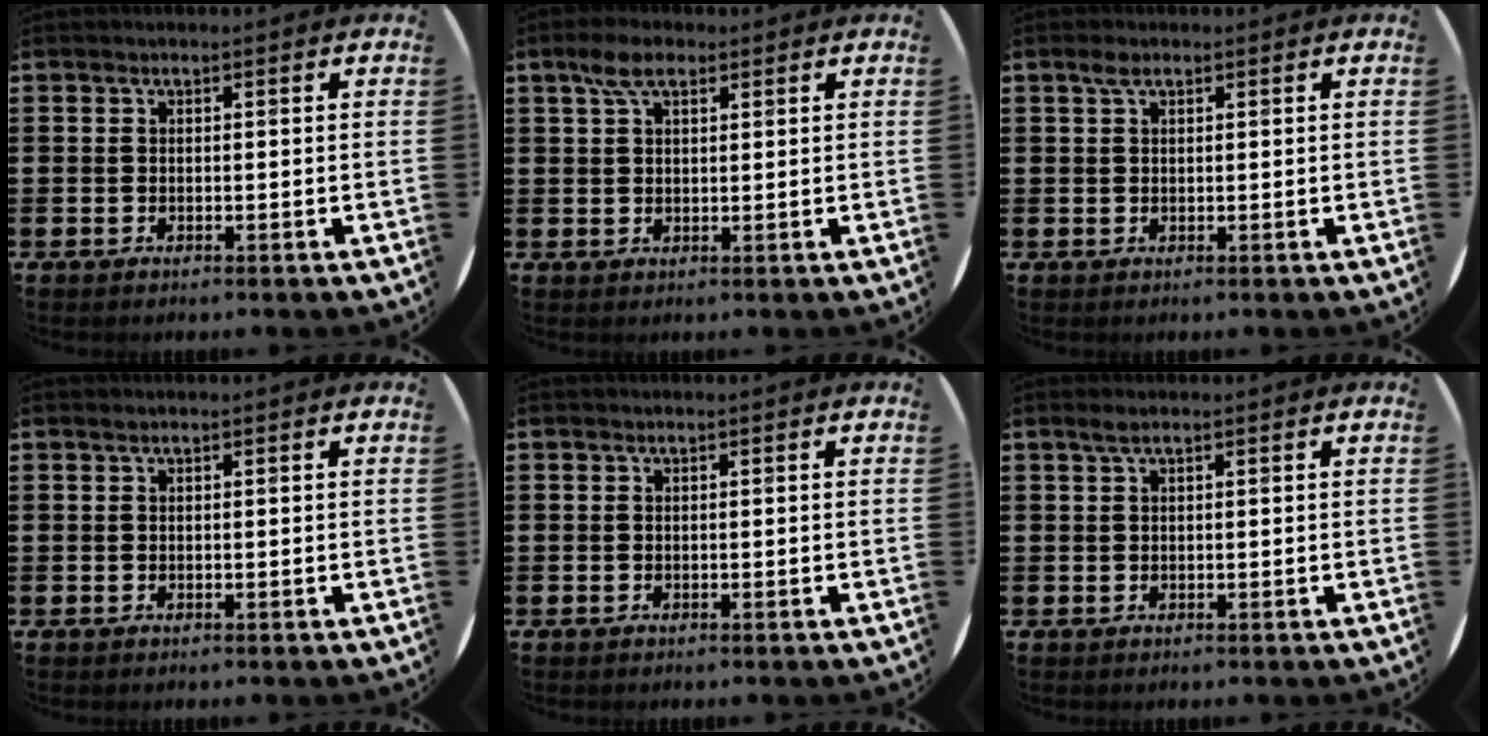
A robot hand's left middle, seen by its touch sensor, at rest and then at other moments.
{"total": 4.3, "force": [2.8, 2.1, 2.6], "torque": [-0.048, 0.006, 0.049]}
{"total": 1.4, "force": [0.8, 0.7, 0.9], "torque": [-0.013, 0.002, 0.012]}
{"total": 0.0}
{"total": 0.0}
{"total": 0.9, "force": [0.5, 0.1, 0.8], "torque": [-0.016, 0.003, 0.009]}